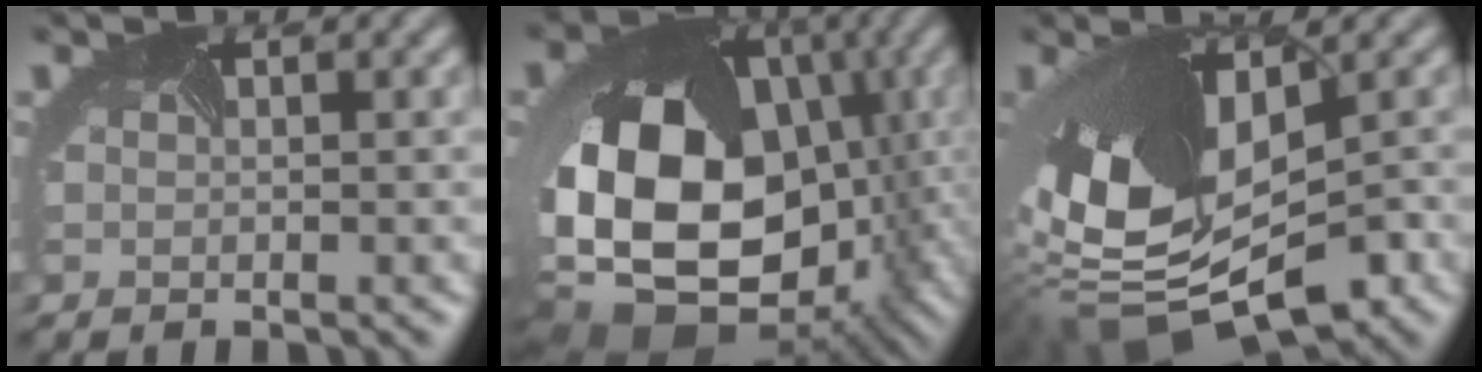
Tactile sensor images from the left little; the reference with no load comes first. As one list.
[{"total": 18.7, "force": [-2.7, 14.2, 11.9], "torque": [-0.246, -0.044, -0.021]}, {"total": 14.6, "force": [-3.1, 7.8, 11.9], "torque": [-0.235, -0.025, -0.037]}]